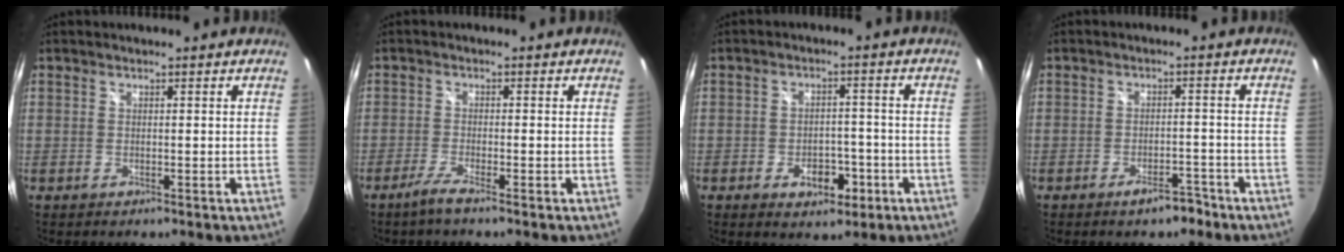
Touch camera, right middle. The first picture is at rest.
{"total": 3.2, "force": [-2.3, -0.2, 2.1], "torque": [-0.056, -0.007, -0.049]}
{"total": 6.1, "force": [-2.9, 3.8, 3.8], "torque": [-0.065, 0.003, -0.034]}
{"total": 4.0, "force": [-3.1, 1.6, 2.1], "torque": [-0.038, 0.006, -0.040]}